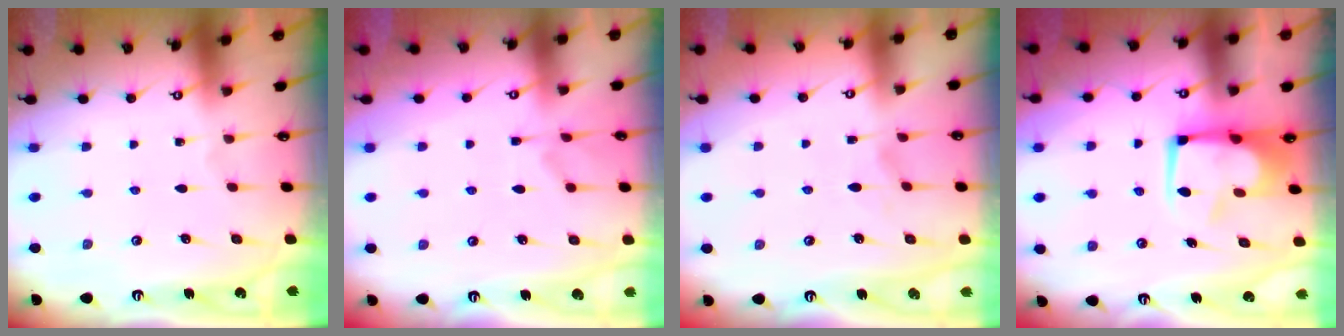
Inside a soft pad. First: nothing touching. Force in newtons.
{"total": 2.1, "press": 1.9, "slide": 1.0}
{"total": 2.8, "press": 2.6, "slide": 1.1}
{"total": 3.3, "press": 3.2, "slide": 0.8}